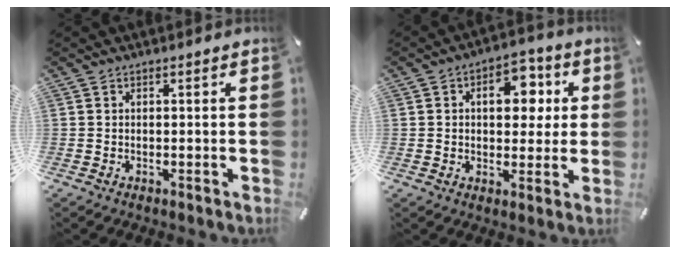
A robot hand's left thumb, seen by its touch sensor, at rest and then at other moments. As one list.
[{"total": 10.3, "force": [2.4, 7.0, 7.2], "torque": [-0.087, -0.003, 0.033]}]